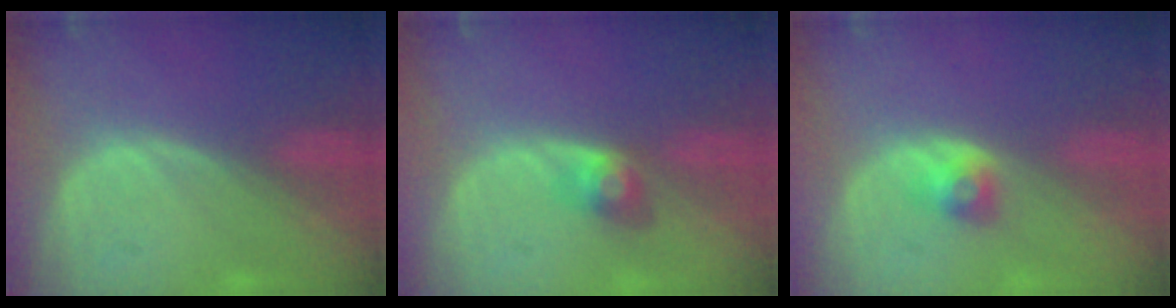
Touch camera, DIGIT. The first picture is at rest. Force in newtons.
{"total": 2.9, "press": 2.9, "slide": 0.0}
{"total": 2.5, "press": 2.3, "slide": 1.1}